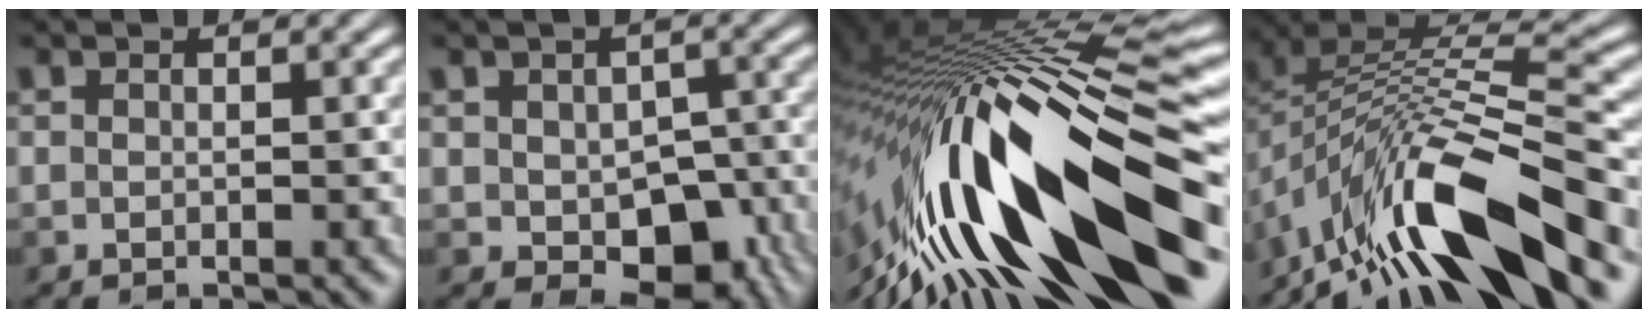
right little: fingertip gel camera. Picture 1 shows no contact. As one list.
[{"total": 5.5, "force": [-2.2, 3.6, 3.6], "torque": [-0.054, -0.010, -0.026]}, {"total": 16.7, "force": [-5.4, 4.5, 15.2], "torque": [-0.267, 0.032, -0.104]}, {"total": 13.4, "force": [-9.1, 4.1, 8.9], "torque": [-0.168, 0.019, -0.158]}]